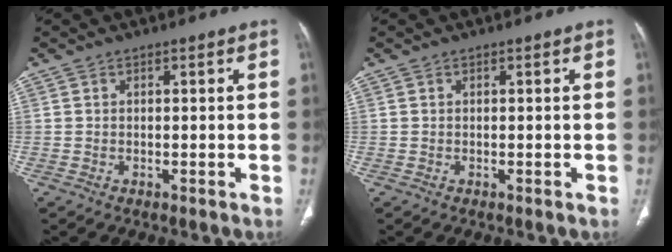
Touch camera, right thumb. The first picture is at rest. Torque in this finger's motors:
{"motor_torque": [0.13, 0.13, -0.05, -0.03, 0.00]}